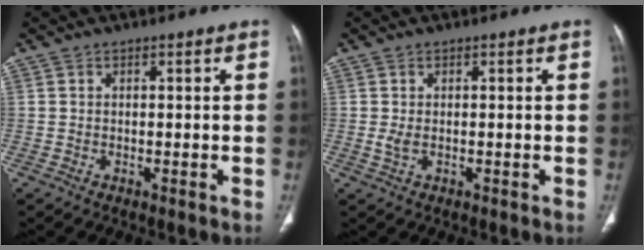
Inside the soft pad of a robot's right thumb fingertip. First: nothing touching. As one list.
[{"total": 1.5, "force": [-0.1, 0.7, 1.4], "torque": [-0.031, -0.003, 0.000]}]